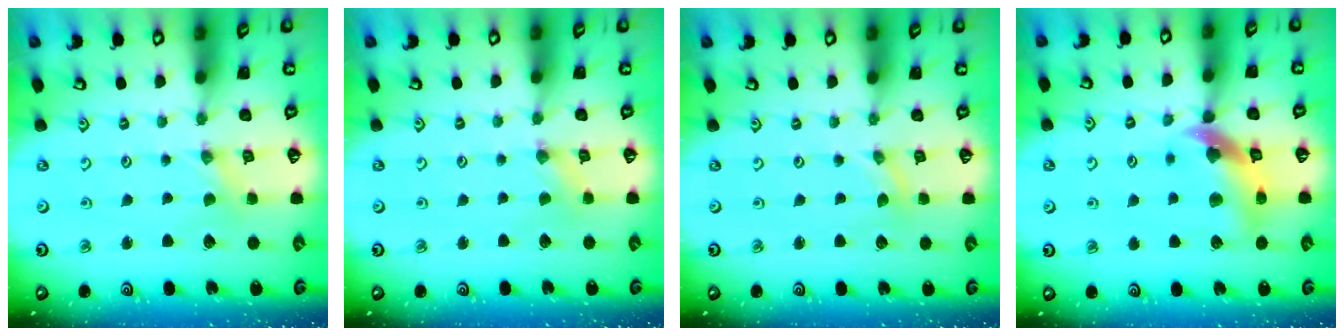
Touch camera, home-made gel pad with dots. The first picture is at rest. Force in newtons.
{"total": 0.0}
{"total": 0.0}
{"total": 11.6, "press": 11.5, "slide": 1.7}